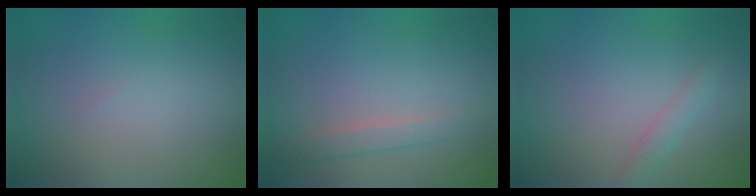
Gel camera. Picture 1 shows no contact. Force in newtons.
{"total": 1.6, "press": 1.6, "slide": 0.0}
{"total": 1.5, "press": 1.5, "slide": 0.0}